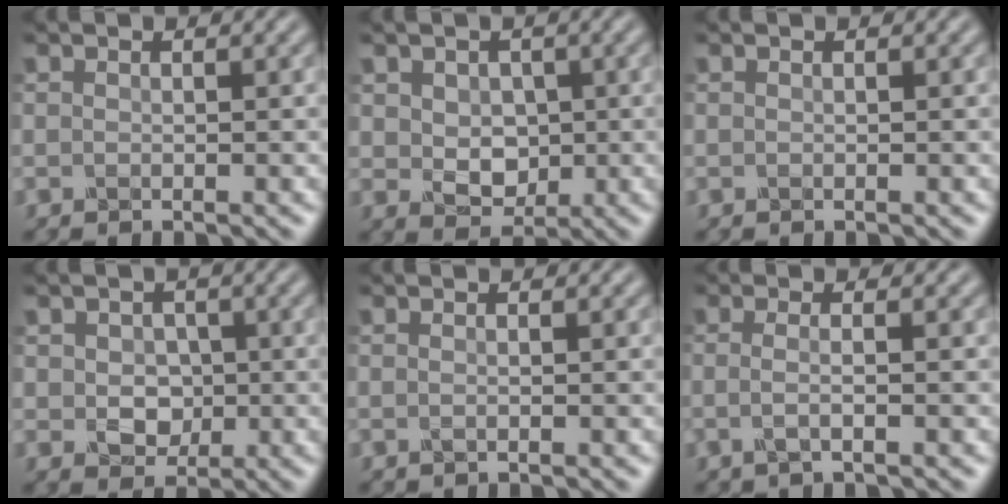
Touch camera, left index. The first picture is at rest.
{"total": 2.8, "force": [0.5, 2.4, 1.4], "torque": [-0.029, -0.008, 0.012]}
{"total": 0.0}
{"total": 2.4, "force": [0.1, 2.2, 0.8], "torque": [-0.005, -0.007, 0.000]}
{"total": 0.5, "force": [0.2, 0.3, 0.4], "torque": [0.006, -0.005, -0.009]}
{"total": 1.5, "force": [-0.3, 0.4, 1.4], "torque": [-0.025, -0.005, -0.016]}